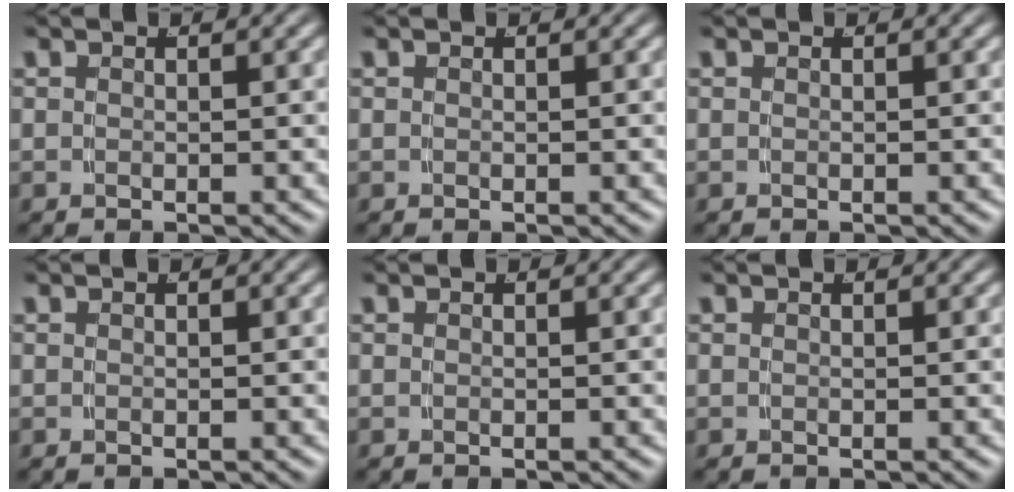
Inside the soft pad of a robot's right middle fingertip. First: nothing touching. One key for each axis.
{"total": 0.0}
{"total": 0.0}
{"total": 0.0}
{"total": 0.0}
{"total": 0.0}